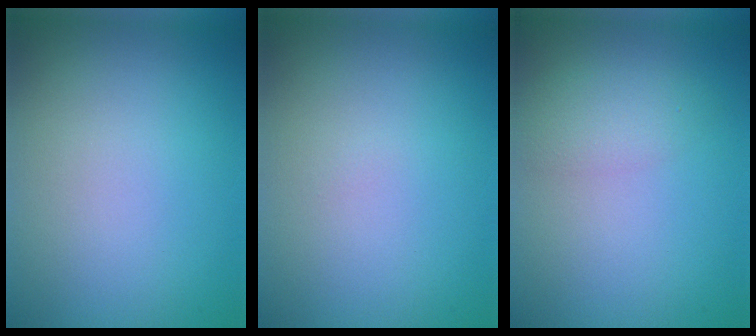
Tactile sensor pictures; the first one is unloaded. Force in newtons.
{"total": 0.0}
{"total": 2.3, "press": 2.3, "slide": 0.1}